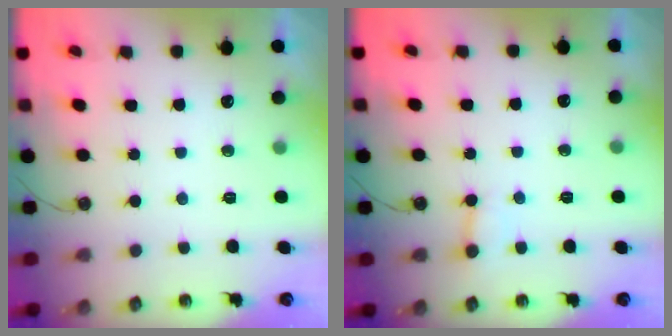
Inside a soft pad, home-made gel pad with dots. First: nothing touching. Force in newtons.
{"total": 5.6, "press": 5.6, "slide": 0.5}